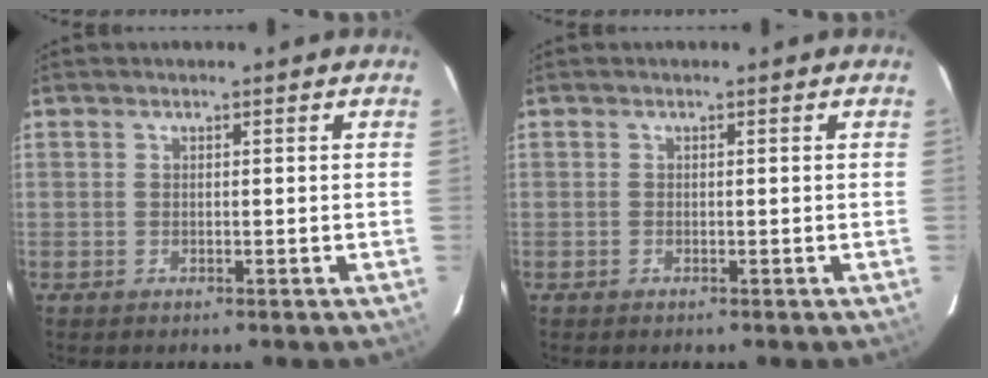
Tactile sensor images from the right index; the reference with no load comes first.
{"total": 0.0}